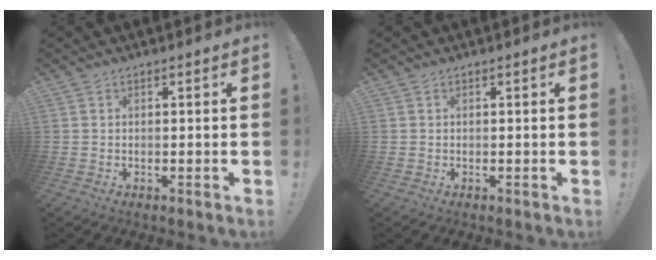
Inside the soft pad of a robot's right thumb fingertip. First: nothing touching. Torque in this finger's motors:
{"motor_torque": [0.00, 0.00, 0.00, 0.00, 0.00]}